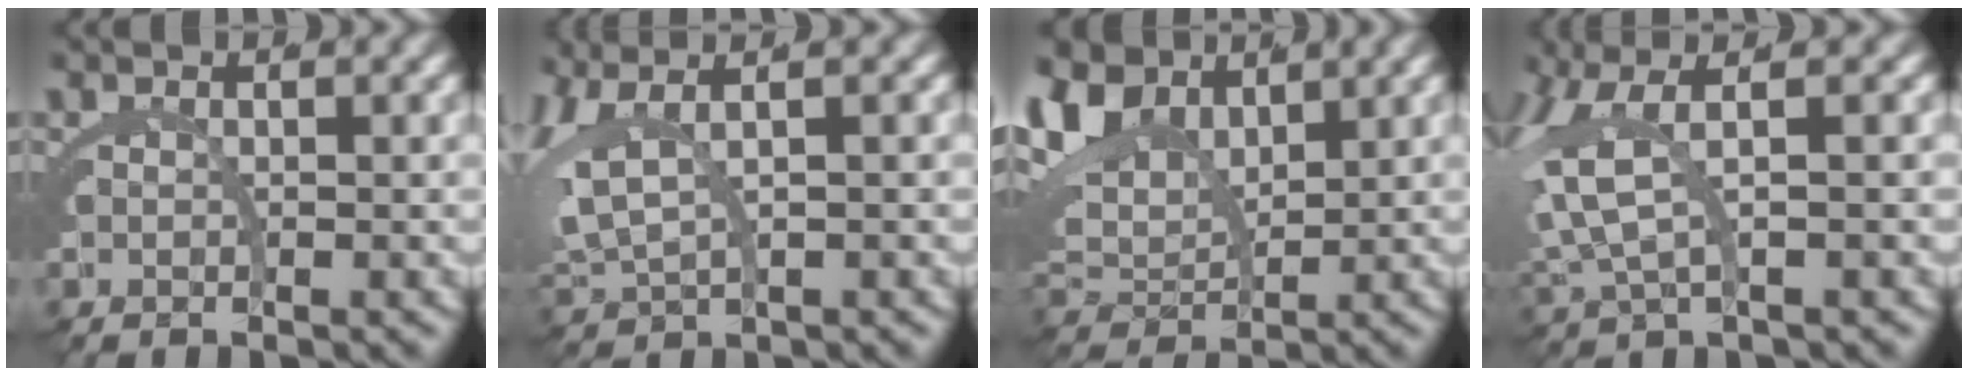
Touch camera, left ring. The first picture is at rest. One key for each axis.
{"total": 5.3, "fx": 2.3, "fy": 3.0, "fz": 3.7, "tx": -0.085, "ty": 0.014, "tz": 0.043}
{"total": 7.5, "fx": 4.4, "fy": 4.7, "fz": 3.9, "tx": -0.106, "ty": -0.006, "tz": 0.087}
{"total": 5.4, "fx": 2.1, "fy": 2.1, "fz": 4.5, "tx": -0.102, "ty": 0.015, "tz": 0.033}